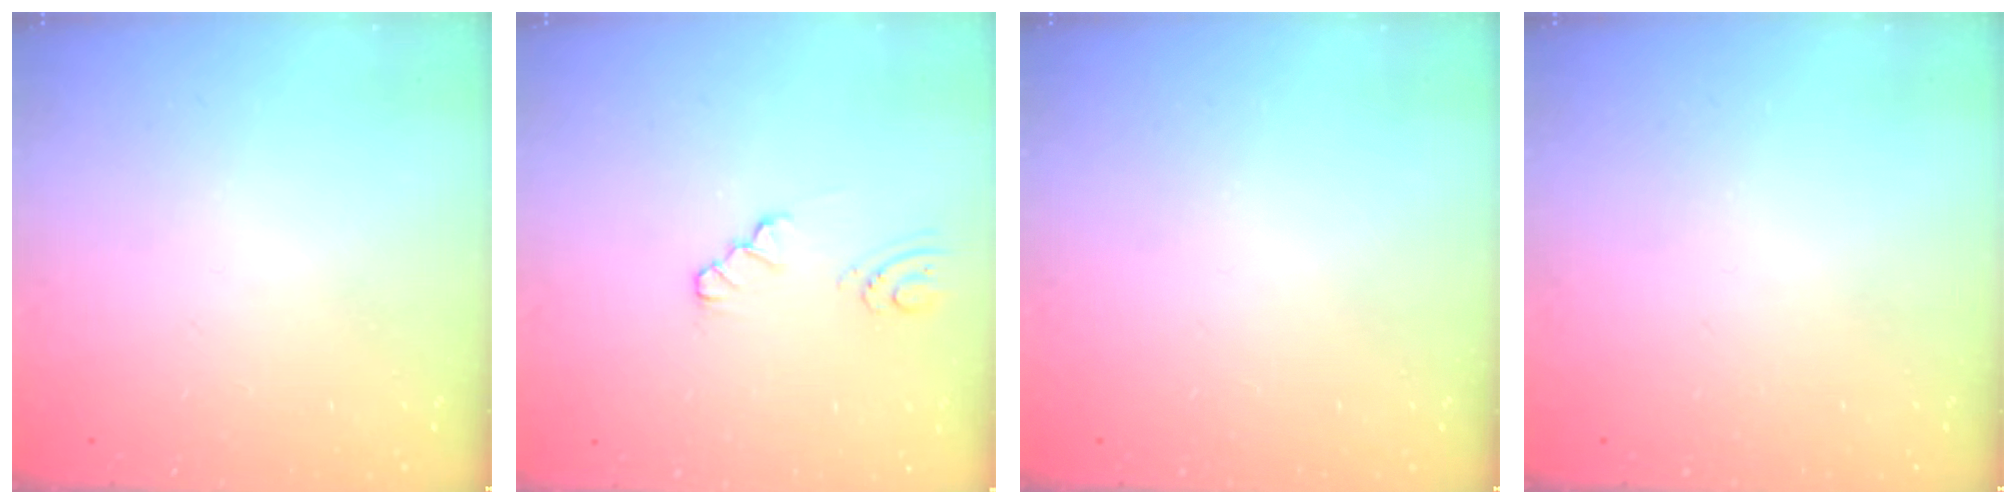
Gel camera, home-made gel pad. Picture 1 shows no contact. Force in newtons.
{"total": 3.0, "press": 3.0, "slide": 0.4}
{"total": 0.0}
{"total": 0.0}